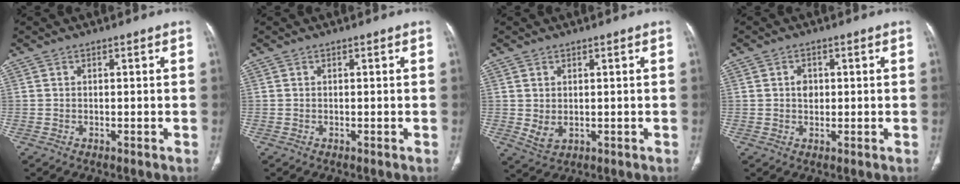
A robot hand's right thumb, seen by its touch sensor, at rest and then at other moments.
{"total": 0.0}
{"total": 3.1, "force": [0.2, 2.2, 2.2], "torque": [-0.041, -0.008, 0.017]}
{"total": 2.3, "force": [0.3, 1.8, 1.5], "torque": [-0.015, 0.001, 0.006]}